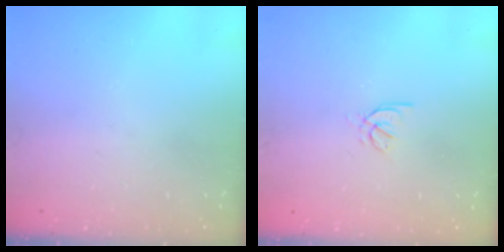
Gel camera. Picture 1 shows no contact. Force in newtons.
{"total": 2.4, "press": 2.4, "slide": 0.5}